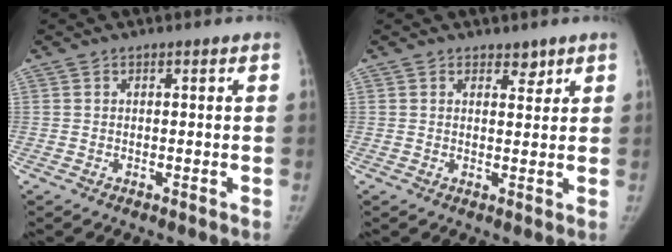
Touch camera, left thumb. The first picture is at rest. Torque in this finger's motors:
{"motor_torque": [-0.34, 0.22, 0.06, 0.42, -0.01]}